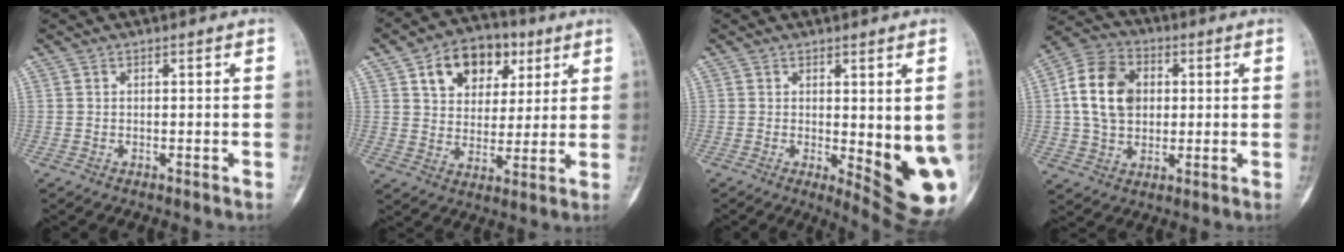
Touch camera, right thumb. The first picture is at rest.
{"total": 13.8, "force": [6.0, 9.7, 7.8], "torque": [-0.081, -0.009, 0.097]}
{"total": 12.1, "force": [-1.3, 4.1, 11.3], "torque": [-0.126, -0.026, -0.006]}
{"total": 13.3, "force": [1.7, 9.9, 8.7], "torque": [-0.141, 0.012, 0.024]}